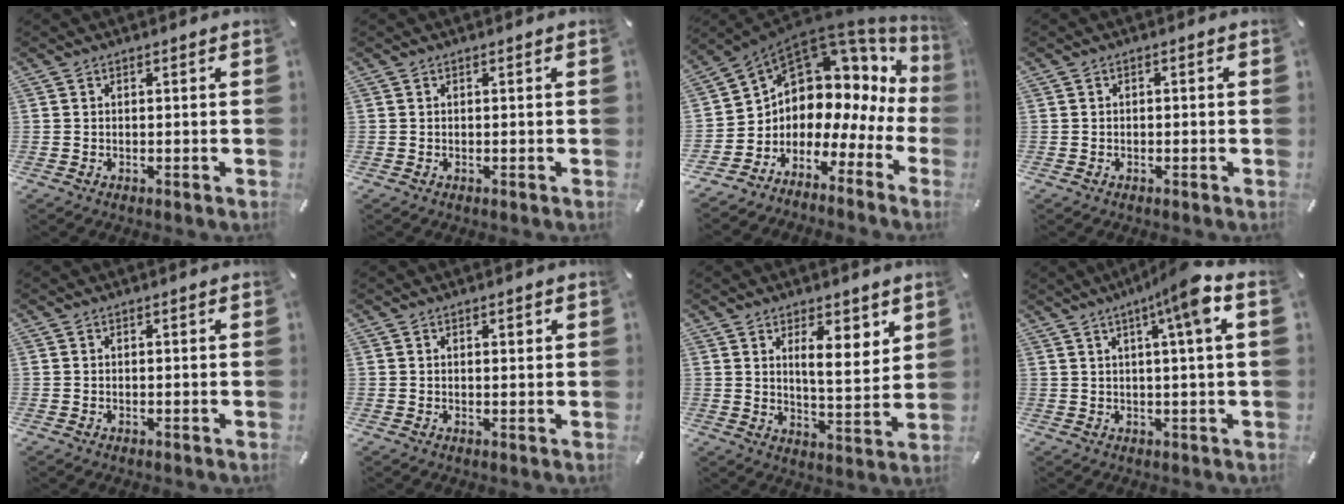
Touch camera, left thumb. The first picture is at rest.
{"total": 0.0}
{"total": 7.5, "force": [4.3, 5.9, 1.6], "torque": [-0.048, -0.074, 0.080]}
{"total": 0.7, "force": [-0.3, 0.4, 0.4], "torque": [-0.008, 0.000, -0.007]}
{"total": 0.0}
{"total": 1.0, "force": [0.6, 0.5, 0.7], "torque": [-0.013, 0.001, 0.010]}
{"total": 8.6, "force": [4.6, 3.5, 6.5], "torque": [-0.099, -0.027, 0.075]}
{"total": 9.6, "force": [4.2, 0.1, 8.7], "torque": [-0.147, -0.012, 0.062]}